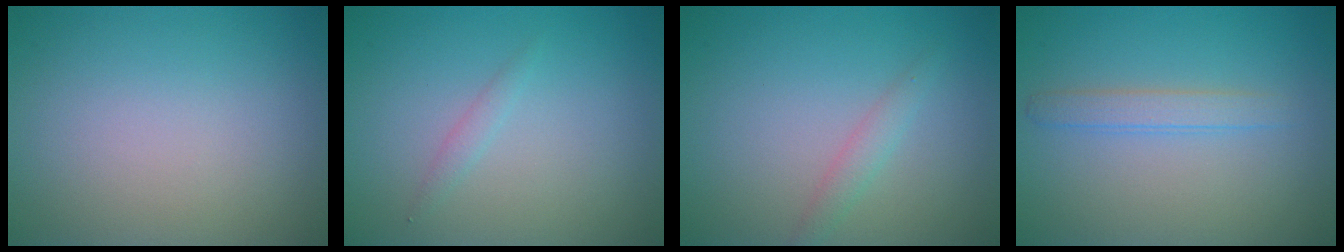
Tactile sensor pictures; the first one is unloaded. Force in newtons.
{"total": 0.8, "press": 0.8, "slide": 0.1}
{"total": 1.4, "press": 1.4, "slide": 0.0}
{"total": 1.8, "press": 1.8, "slide": 0.0}